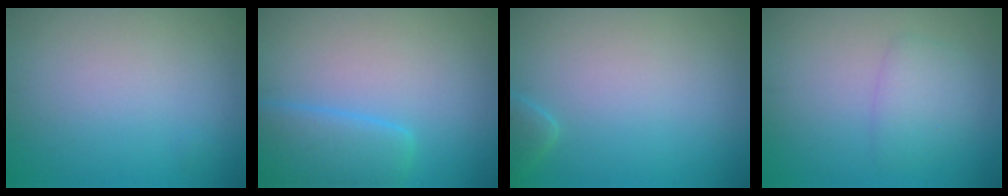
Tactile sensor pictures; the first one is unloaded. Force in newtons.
{"total": 4.3, "press": 4.3, "slide": 0.3}
{"total": 1.3, "press": 1.3, "slide": 0.1}
{"total": 2.3, "press": 2.3, "slide": 0.1}